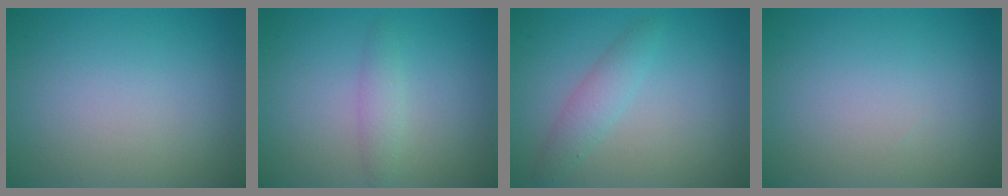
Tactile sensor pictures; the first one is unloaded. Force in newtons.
{"total": 1.5, "press": 1.5, "slide": 0.0}
{"total": 2.1, "press": 2.1, "slide": 0.1}
{"total": 0.0}